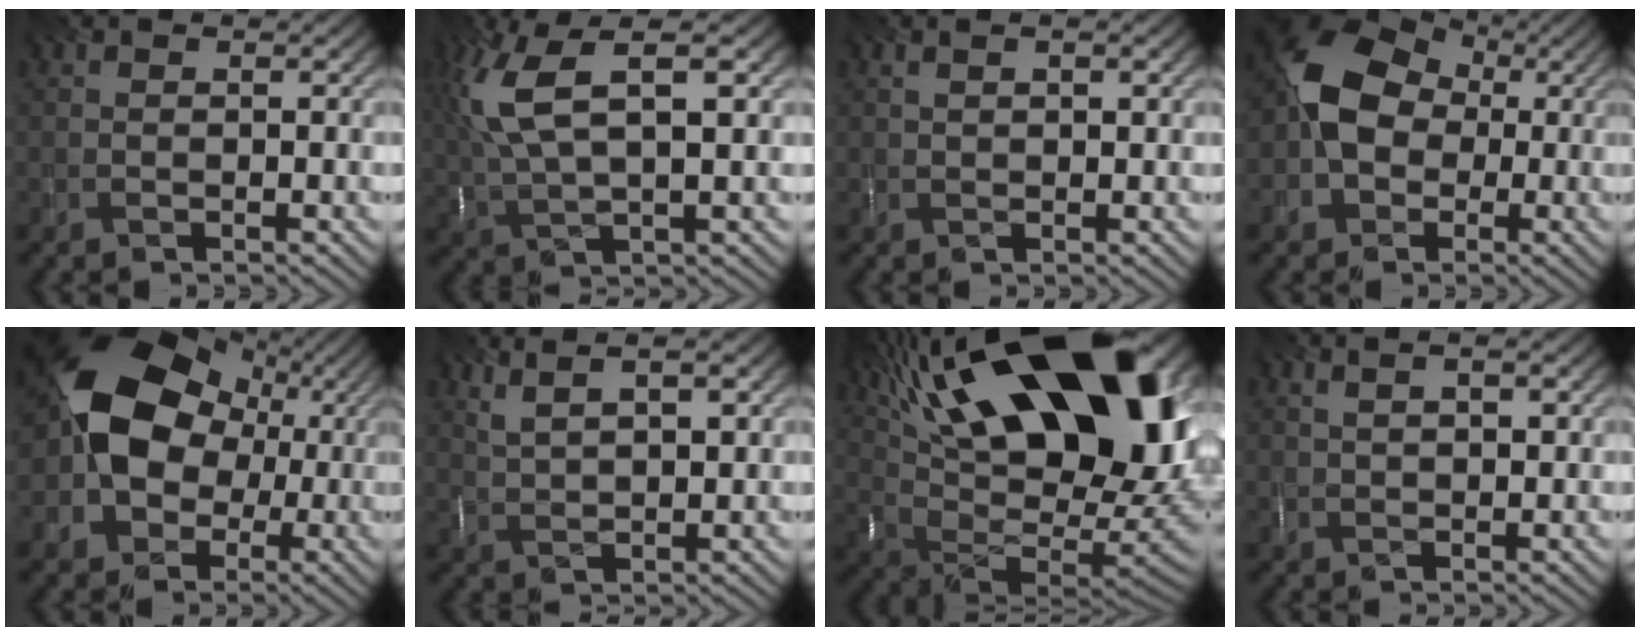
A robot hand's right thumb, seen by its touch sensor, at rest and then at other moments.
{"total": 11.4, "force": [3.9, 4.1, 9.9], "torque": [-0.241, 0.012, 0.077]}
{"total": 2.0, "force": [0.9, 0.7, 1.7], "torque": [-0.033, 0.003, 0.022]}
{"total": 9.5, "force": [0.2, 7.4, 6.0], "torque": [-0.123, 0.007, -0.008]}
{"total": 14.1, "force": [0.4, 10.7, 9.1], "torque": [-0.159, 0.001, 0.000]}
{"total": 5.7, "force": [3.5, 1.3, 4.4], "torque": [-0.091, 0.004, 0.072]}
{"total": 22.4, "force": [8.2, 10.3, 18.1], "torque": [-0.310, 0.017, 0.166]}
{"total": 3.5, "force": [1.6, 1.1, 2.9], "torque": [-0.053, 0.003, 0.035]}